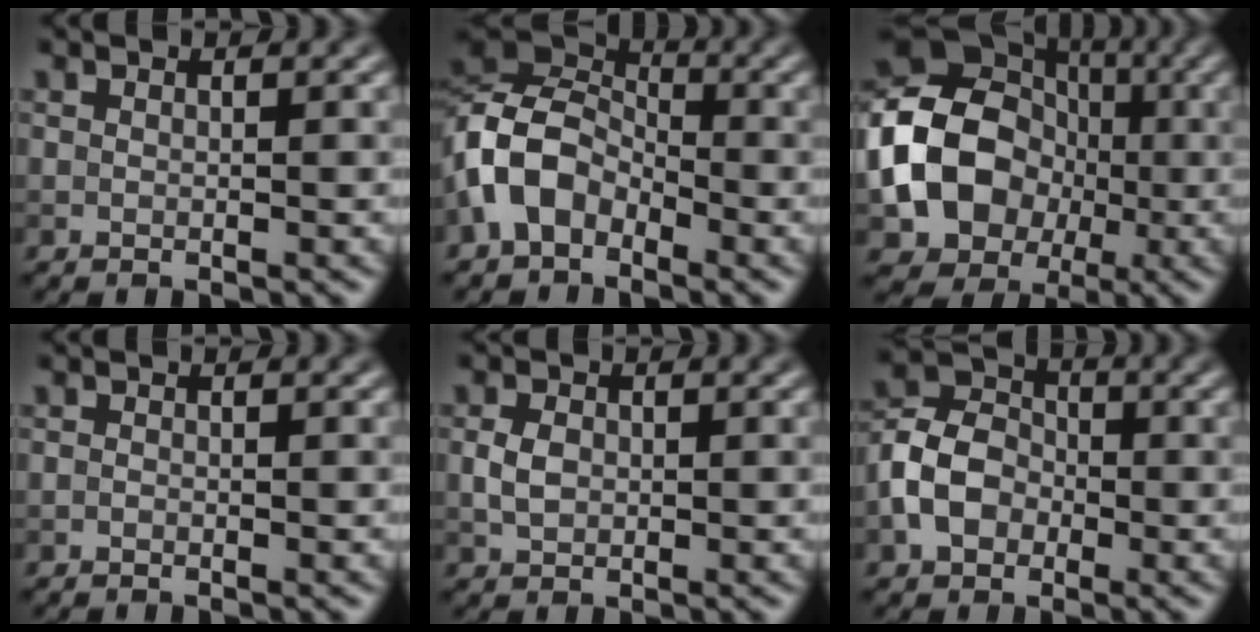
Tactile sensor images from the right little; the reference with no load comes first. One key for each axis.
{"total": 6.1, "fx": -2.6, "fy": 4.2, "fz": 3.5, "tx": -0.078, "ty": 0.010, "tz": -0.068}
{"total": 12.1, "fx": -1.6, "fy": 9.6, "fz": 7.1, "tx": -0.136, "ty": -0.002, "tz": -0.043}
{"total": 0.0}
{"total": 1.8, "fx": 0.1, "fy": 1.4, "fz": 1.2, "tx": -0.029, "ty": 0.003, "tz": 0.000}
{"total": 5.4, "fx": -1.5, "fy": 4.1, "fz": 3.1, "tx": -0.064, "ty": 0.012, "tz": -0.042}